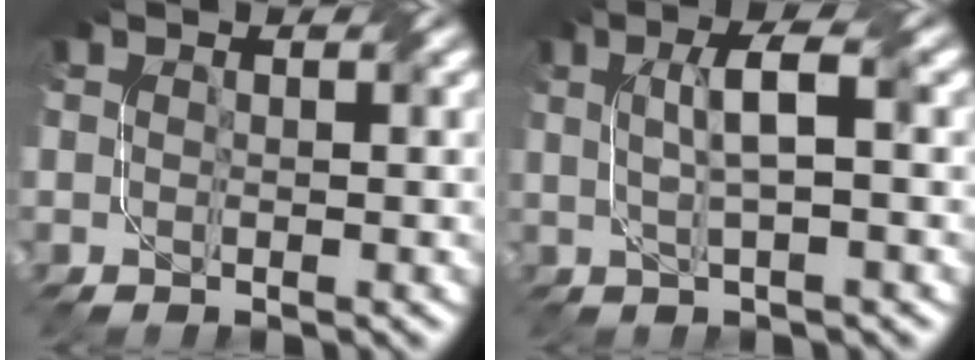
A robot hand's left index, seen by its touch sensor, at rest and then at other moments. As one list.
[{"total": 3.9, "force": [0.6, 0.8, 3.7], "torque": [-0.068, 0.010, 0.011]}]